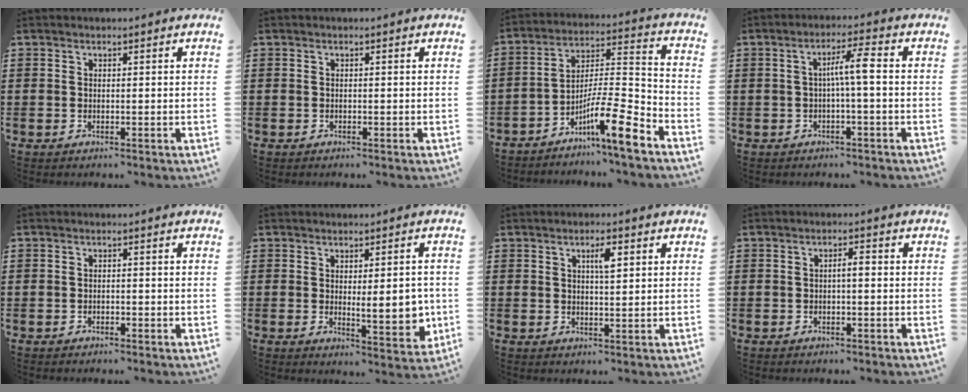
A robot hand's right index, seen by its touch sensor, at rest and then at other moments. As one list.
[{"total": 0.0}, {"total": 11.2, "force": [-7.4, 1.4, 8.3], "torque": [-0.146, 0.002, -0.140]}, {"total": 4.7, "force": [-0.3, 0.2, 4.7], "torque": [-0.089, 0.005, -0.013]}, {"total": 0.7, "force": [-0.7, 0.3, 0.1], "torque": [-0.005, 0.000, -0.014]}, {"total": 6.6, "force": [0.1, 2.0, 6.3], "torque": [-0.094, -0.005, 0.002]}, {"total": 3.1, "force": [1.2, 0.8, 2.8], "torque": [-0.041, 0.001, 0.013]}, {"total": 1.7, "force": [-0.2, 0.4, 1.6], "torque": [-0.030, 0.003, -0.005]}]